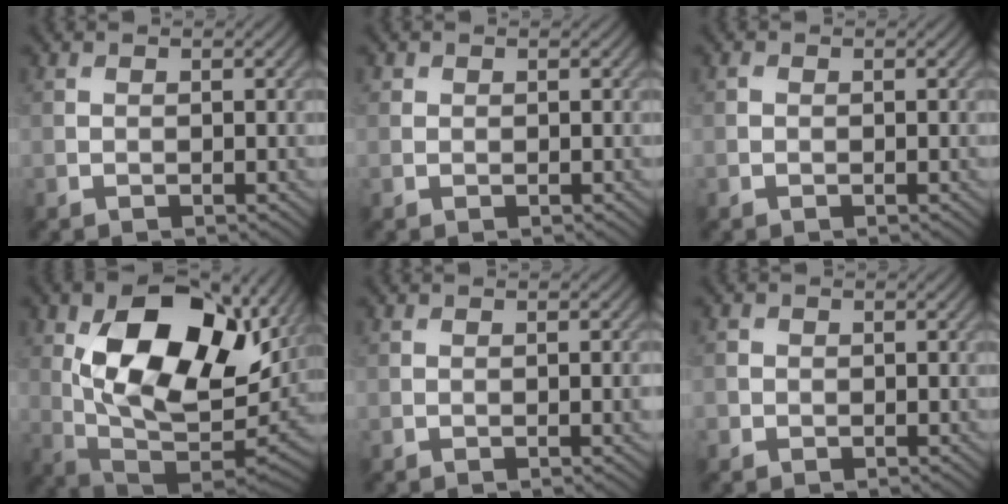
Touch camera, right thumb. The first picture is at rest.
{"total": 0.5, "force": [0.3, 0.4, 0.1], "torque": [0.001, -0.001, 0.005]}
{"total": 0.0}
{"total": 17.5, "force": [5.5, 9.5, 13.6], "torque": [-0.240, -0.011, 0.104]}
{"total": 1.1, "force": [-0.1, 0.2, 1.1], "torque": [-0.013, -0.003, -0.001]}
{"total": 1.0, "force": [-0.2, 1.0, 0.1], "torque": [0.001, -0.002, -0.009]}